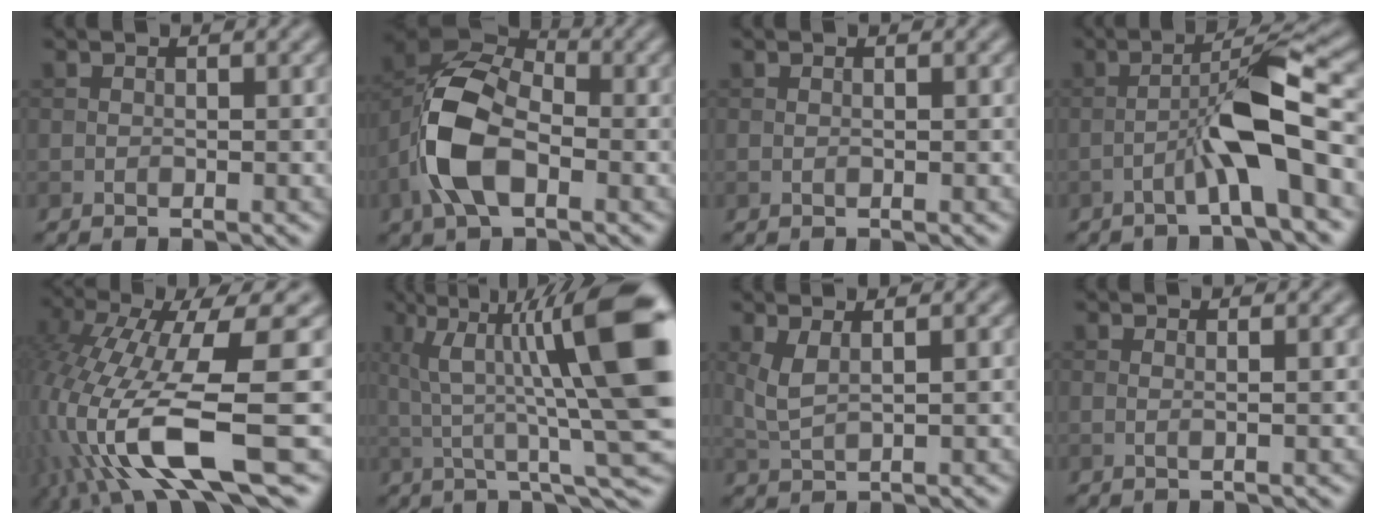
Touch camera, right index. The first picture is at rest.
{"total": 8.8, "force": [-2.6, 4.9, 6.7], "torque": [-0.148, 0.011, -0.060]}
{"total": 0.0}
{"total": 6.2, "force": [-2.3, 0.5, 5.7], "torque": [-0.099, 0.026, -0.043]}
{"total": 13.8, "force": [-2.9, 3.5, 13.0], "torque": [-0.259, -0.010, -0.041]}
{"total": 13.7, "force": [3.6, 2.9, 12.9], "torque": [-0.201, 0.011, 0.060]}
{"total": 2.4, "force": [1.0, 0.7, 2.1], "torque": [-0.052, -0.002, 0.024]}
{"total": 1.1, "force": [0.3, 0.4, 1.0], "torque": [-0.012, 0.001, -0.004]}